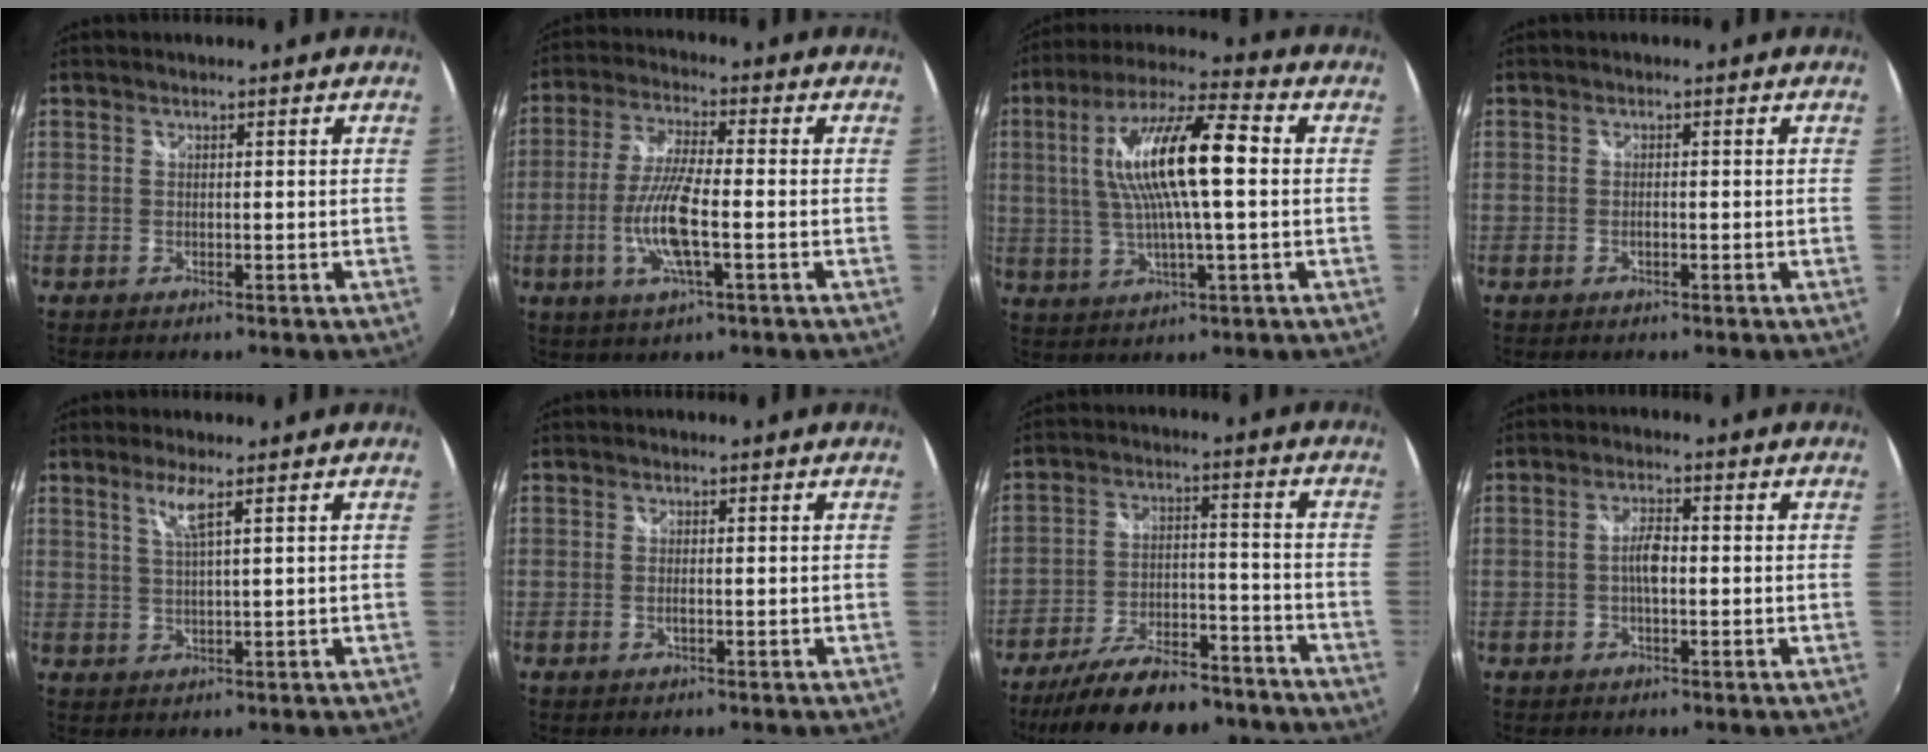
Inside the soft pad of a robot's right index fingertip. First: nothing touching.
{"total": 10.5, "force": [-2.6, 1.8, 10.0], "torque": [-0.205, -0.007, -0.054]}
{"total": 15.6, "force": [1.8, 2.8, 15.3], "torque": [-0.285, 0.016, 0.030]}
{"total": 1.0, "force": [-0.4, 0.3, 0.9], "torque": [-0.018, -0.001, -0.009]}
{"total": 3.5, "force": [1.9, -0.3, 2.9], "torque": [-0.058, -0.003, 0.038]}
{"total": 1.2, "force": [-0.2, 0.1, 1.2], "torque": [-0.024, -0.001, -0.006]}
{"total": 21.3, "force": [-17.6, 7.0, 9.6], "torque": [-0.182, 0.001, -0.246]}
{"total": 3.4, "force": [-0.5, 1.2, 3.2], "torque": [-0.062, 0.006, -0.011]}